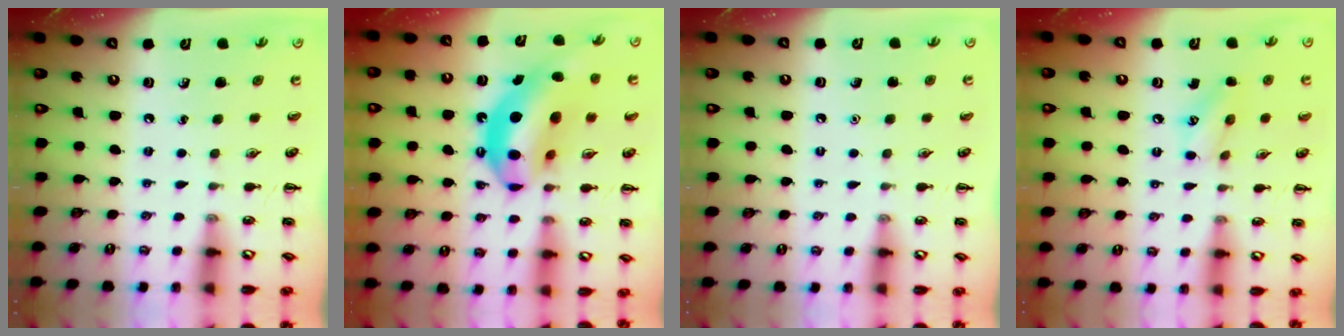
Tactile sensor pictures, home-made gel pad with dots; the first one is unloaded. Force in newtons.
{"total": 17.5, "press": 16.8, "slide": 4.8}
{"total": 1.6, "press": 1.5, "slide": 0.1}
{"total": 9.1, "press": 9.0, "slide": 1.5}